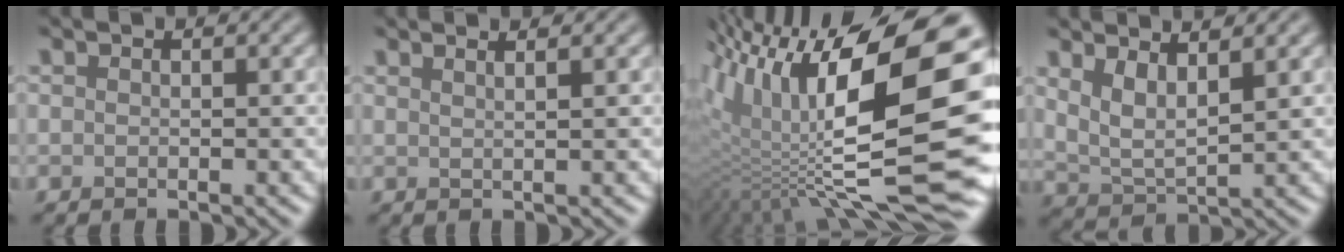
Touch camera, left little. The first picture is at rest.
{"total": 3.0, "force": [1.9, 1.2, 2.0], "torque": [-0.002, 0.014, -0.007]}
{"total": 18.3, "force": [3.0, 7.0, 16.6], "torque": [-0.294, 0.018, 0.049]}
{"total": 3.5, "force": [2.0, 1.1, 2.6], "torque": [-0.058, -0.009, 0.043]}